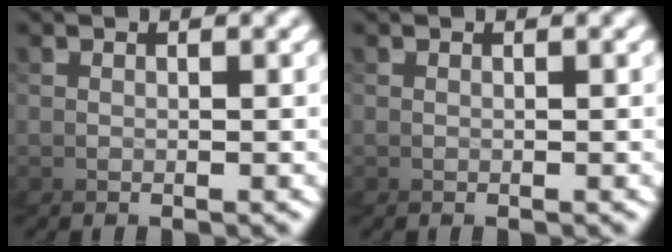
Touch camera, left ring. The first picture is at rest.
{"total": 0.0}